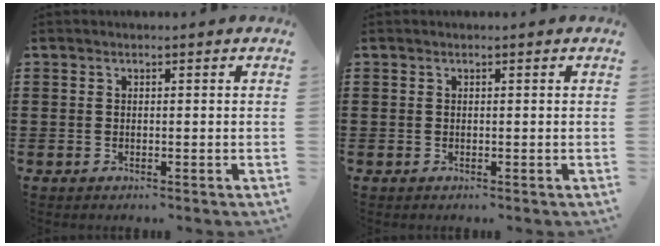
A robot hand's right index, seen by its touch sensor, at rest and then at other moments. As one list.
[{"total": 0.0}]